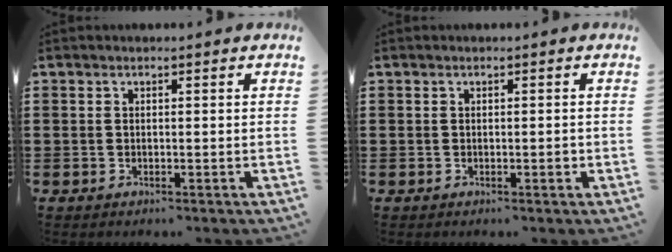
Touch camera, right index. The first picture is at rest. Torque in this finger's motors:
{"motor_torque": [0.62, -0.12, 0.02, 0.00]}